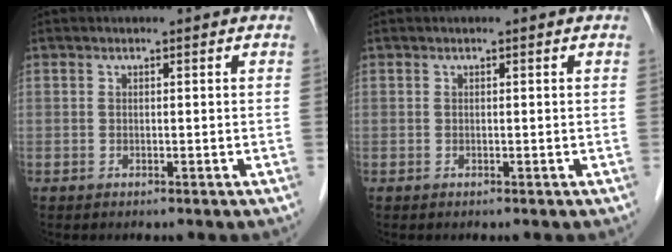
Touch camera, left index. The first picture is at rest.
{"total": 0.0}